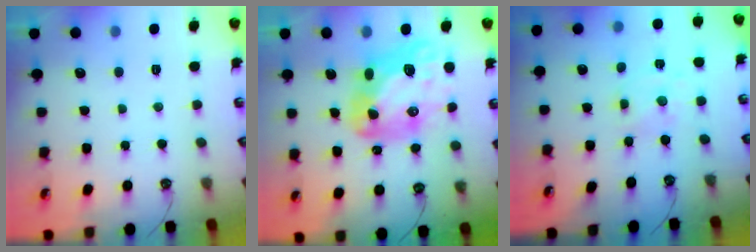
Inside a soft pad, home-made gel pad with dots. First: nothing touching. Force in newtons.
{"total": 17.9, "press": 17.8, "slide": 1.9}
{"total": 1.0, "press": 1.0, "slide": 0.2}